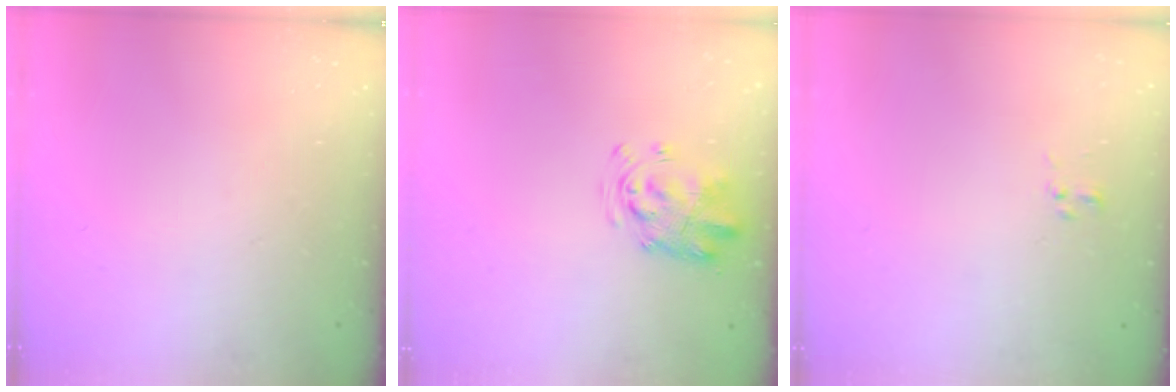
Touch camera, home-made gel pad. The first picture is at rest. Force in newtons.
{"total": 3.1, "press": 3.0, "slide": 0.6}
{"total": 1.4, "press": 1.3, "slide": 0.7}